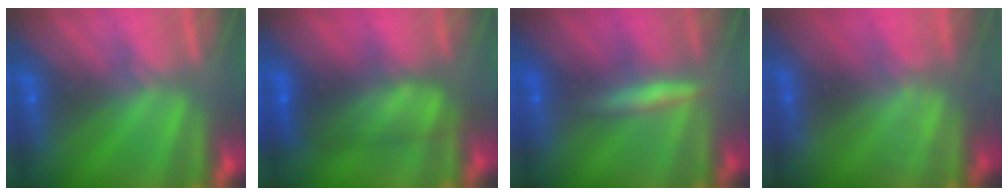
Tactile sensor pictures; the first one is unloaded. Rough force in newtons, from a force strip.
{"total": 8.5}
{"total": 2.6}
{"total": 2.2}